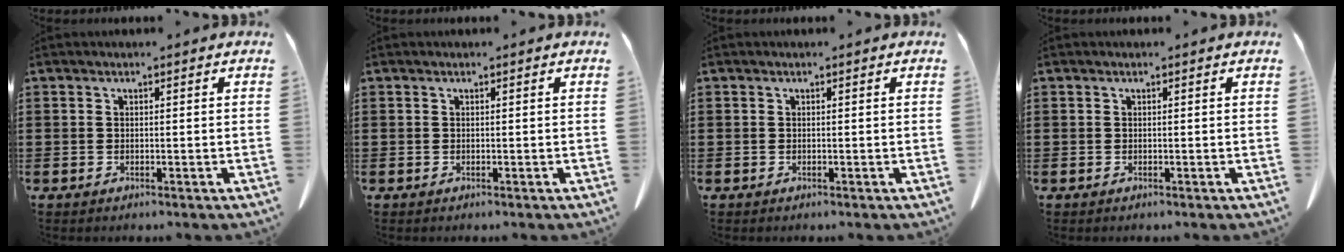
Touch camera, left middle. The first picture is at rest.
{"total": 0.0}
{"total": 0.0}
{"total": 0.0}